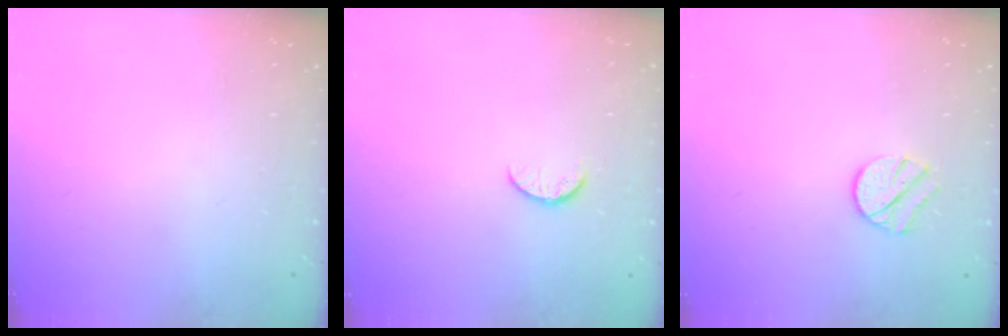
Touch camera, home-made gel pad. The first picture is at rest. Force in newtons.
{"total": 5.6, "press": 5.6, "slide": 0.6}
{"total": 7.9, "press": 7.9, "slide": 0.1}